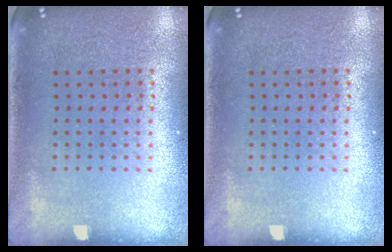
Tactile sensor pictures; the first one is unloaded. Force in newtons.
{"total": 0.0}